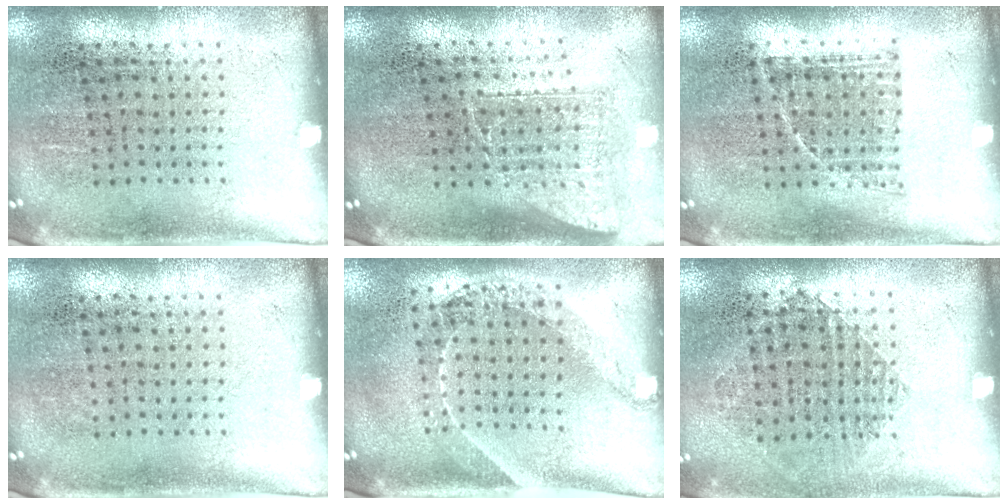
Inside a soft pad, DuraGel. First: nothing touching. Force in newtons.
{"total": 1.6, "press": 1.2, "slide": 1.0}
{"total": 0.8, "press": 0.7, "slide": 0.5}
{"total": 0.0}
{"total": 1.5, "press": 1.2, "slide": 0.9}
{"total": 0.9, "press": 0.9, "slide": 0.4}